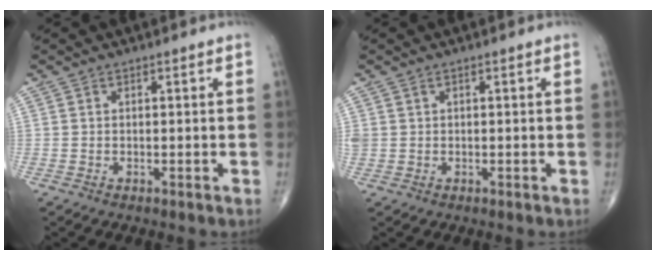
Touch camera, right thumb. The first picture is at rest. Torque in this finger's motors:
{"motor_torque": [0.07, -0.16, 0.21, 0.20, 0.00]}